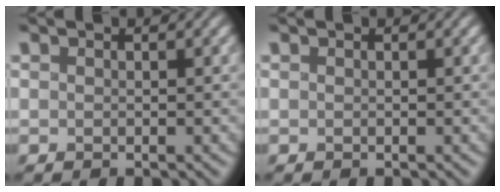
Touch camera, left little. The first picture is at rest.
{"total": 0.0}